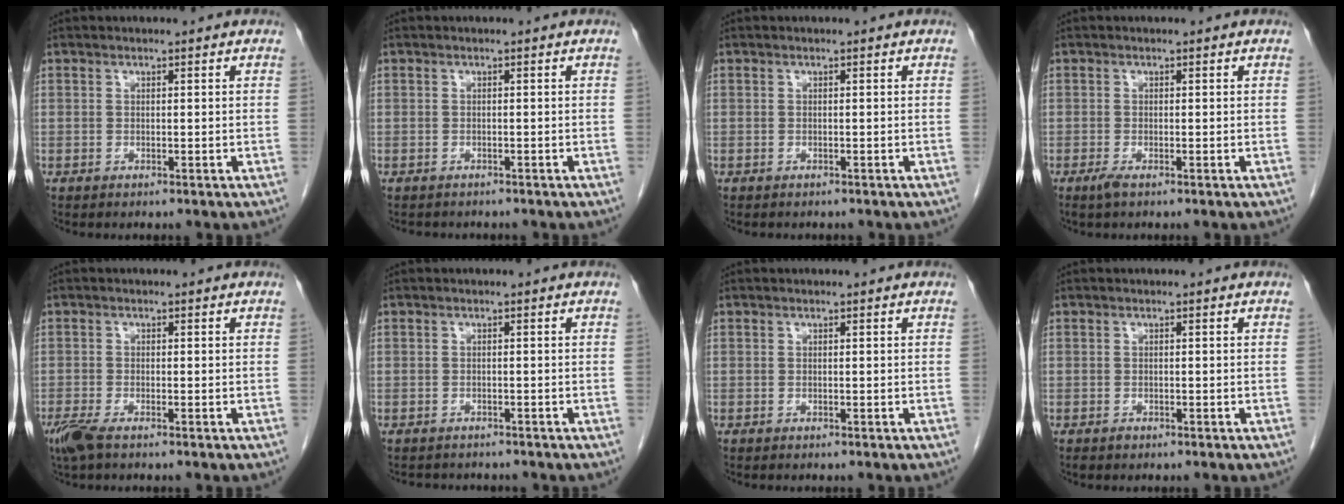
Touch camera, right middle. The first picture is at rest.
{"total": 2.6, "force": [-2.3, 1.2, 0.5], "torque": [-0.013, -0.002, -0.030]}
{"total": 1.2, "force": [-1.1, 0.5, 0.3], "torque": [-0.011, -0.001, -0.013]}
{"total": 1.2, "force": [-0.8, 0.1, 0.9], "torque": [-0.024, -0.004, -0.016]}
{"total": 3.1, "force": [-2.2, 0.7, 2.2], "torque": [-0.052, -0.009, -0.043]}
{"total": 3.4, "force": [-3.1, 1.4, 0.4], "torque": [-0.005, -0.002, -0.041]}
{"total": 0.0}
{"total": 0.5, "force": [-0.4, 0.3, 0.1], "torque": [-0.005, 0.000, -0.006]}